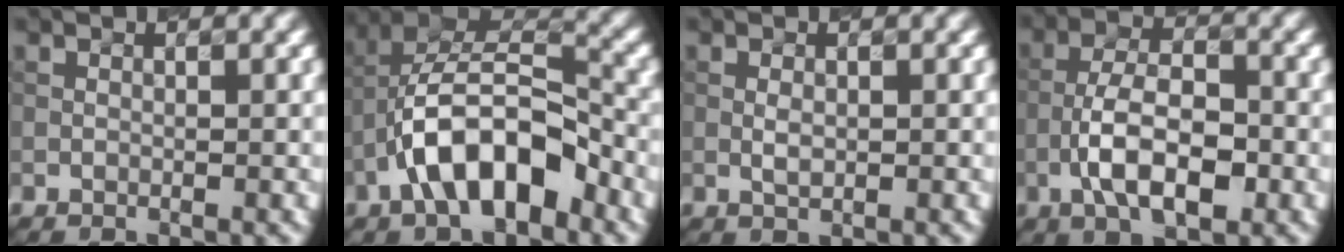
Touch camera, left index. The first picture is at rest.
{"total": 9.5, "force": [-3.9, 4.5, 7.4], "torque": [-0.130, 0.020, -0.074]}
{"total": 1.1, "force": [0.0, 0.6, 0.9], "torque": [-0.022, -0.002, 0.000]}
{"total": 6.4, "force": [-2.2, 2.8, 5.3], "torque": [-0.095, 0.005, -0.045]}